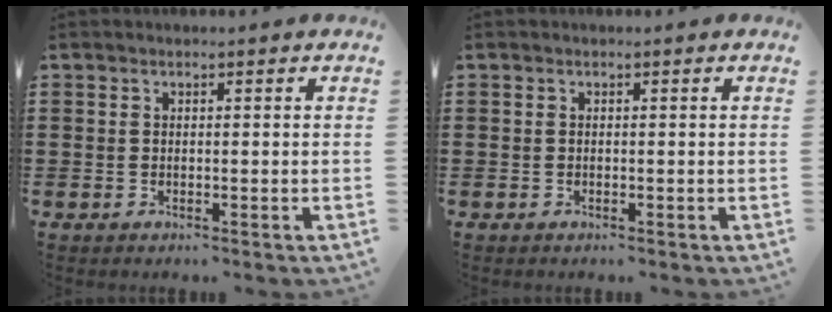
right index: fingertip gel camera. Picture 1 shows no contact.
{"total": 0.0}